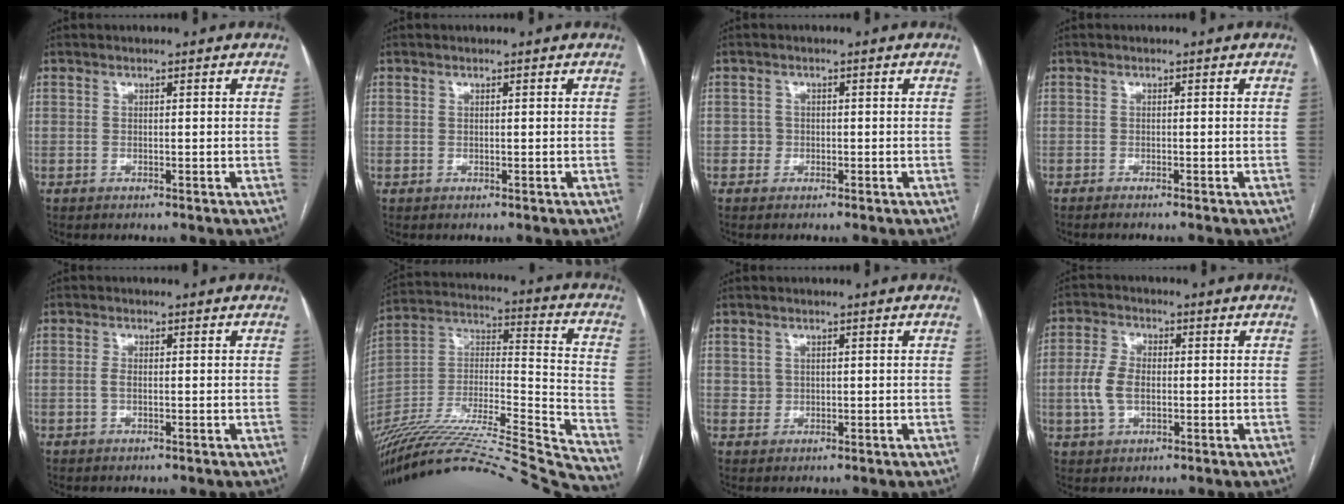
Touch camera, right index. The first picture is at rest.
{"total": 0.0}
{"total": 1.2, "force": [-0.5, 1.1, 0.0], "torque": [0.004, 0.007, -0.013]}
{"total": 2.3, "force": [-2.0, 0.0, 1.1], "torque": [-0.013, -0.002, -0.025]}
{"total": 1.4, "force": [-0.2, 0.6, 1.3], "torque": [-0.027, 0.002, -0.004]}
{"total": 39.1, "force": [-35.2, 0.3, 17.0], "torque": [-0.245, -0.063, -0.537]}
{"total": 1.6, "force": [0.4, 1.5, 0.2], "torque": [0.003, 0.001, 0.006]}
{"total": 6.2, "force": [-0.6, 3.7, 4.9], "torque": [-0.121, 0.013, -0.012]}